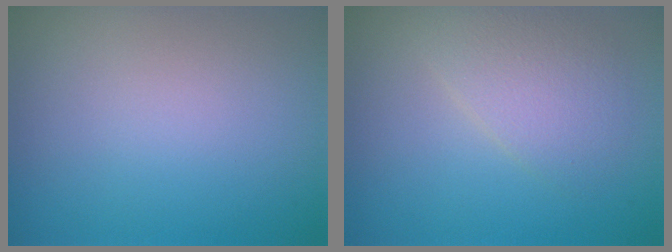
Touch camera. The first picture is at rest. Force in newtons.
{"total": 3.0, "press": 3.0, "slide": 0.0}